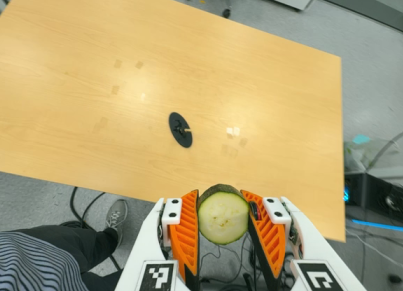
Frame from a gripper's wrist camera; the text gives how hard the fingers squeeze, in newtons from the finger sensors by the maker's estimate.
{"total": 9.6, "left": 8.6, "right": 10.5}